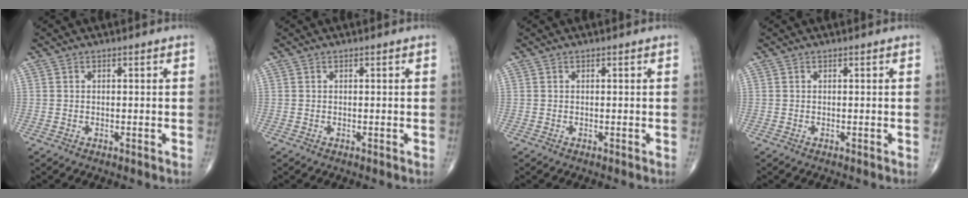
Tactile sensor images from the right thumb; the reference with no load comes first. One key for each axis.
{"total": 0.0}
{"total": 0.0}
{"total": 0.0}